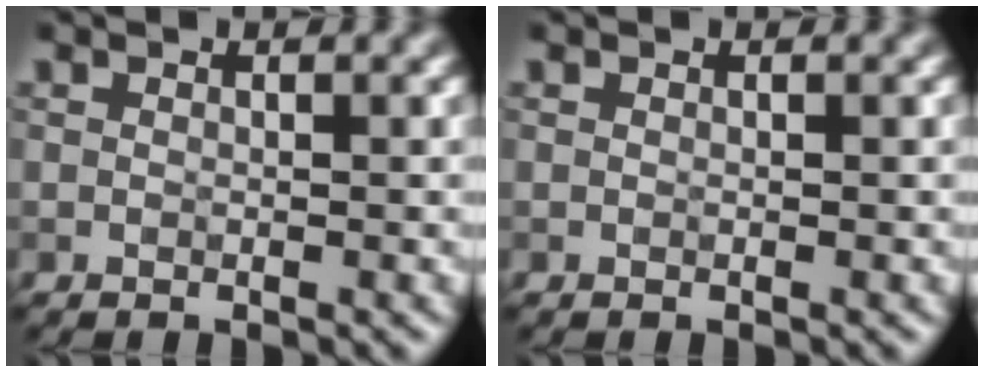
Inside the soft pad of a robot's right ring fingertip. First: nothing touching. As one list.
[{"total": 0.0}]